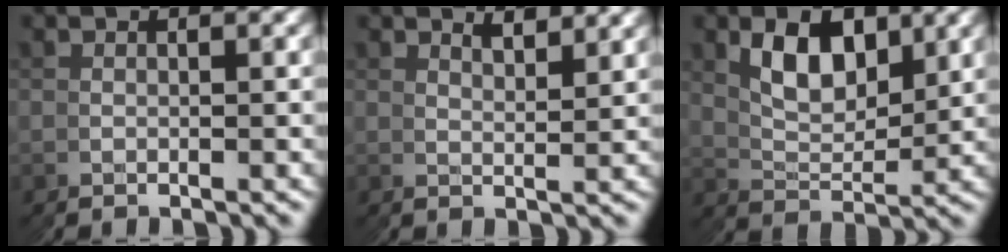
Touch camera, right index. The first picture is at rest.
{"total": 2.3, "force": [2.2, -0.7, 0.4], "torque": [-0.005, -0.001, 0.038]}
{"total": 4.6, "force": [2.4, 2.5, 2.9], "torque": [-0.044, -0.009, 0.046]}